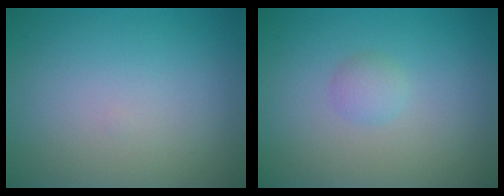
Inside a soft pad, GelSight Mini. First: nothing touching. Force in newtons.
{"total": 1.2, "press": 1.2, "slide": 0.1}